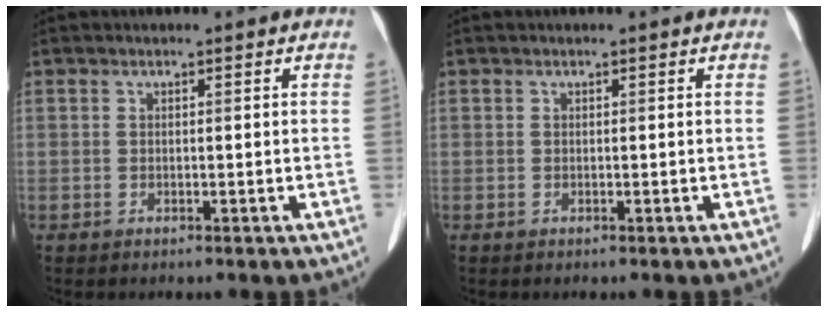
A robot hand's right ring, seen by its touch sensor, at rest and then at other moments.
{"total": 0.0}